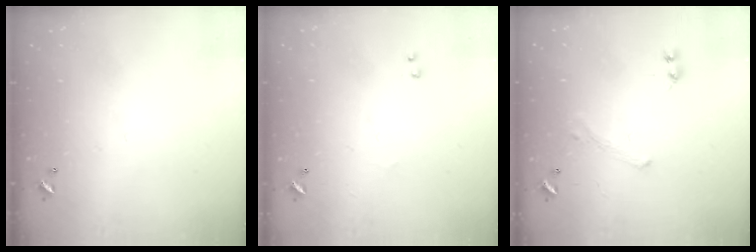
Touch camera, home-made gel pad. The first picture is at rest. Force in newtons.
{"total": 2.3, "press": 2.2, "slide": 0.8}
{"total": 0.0}